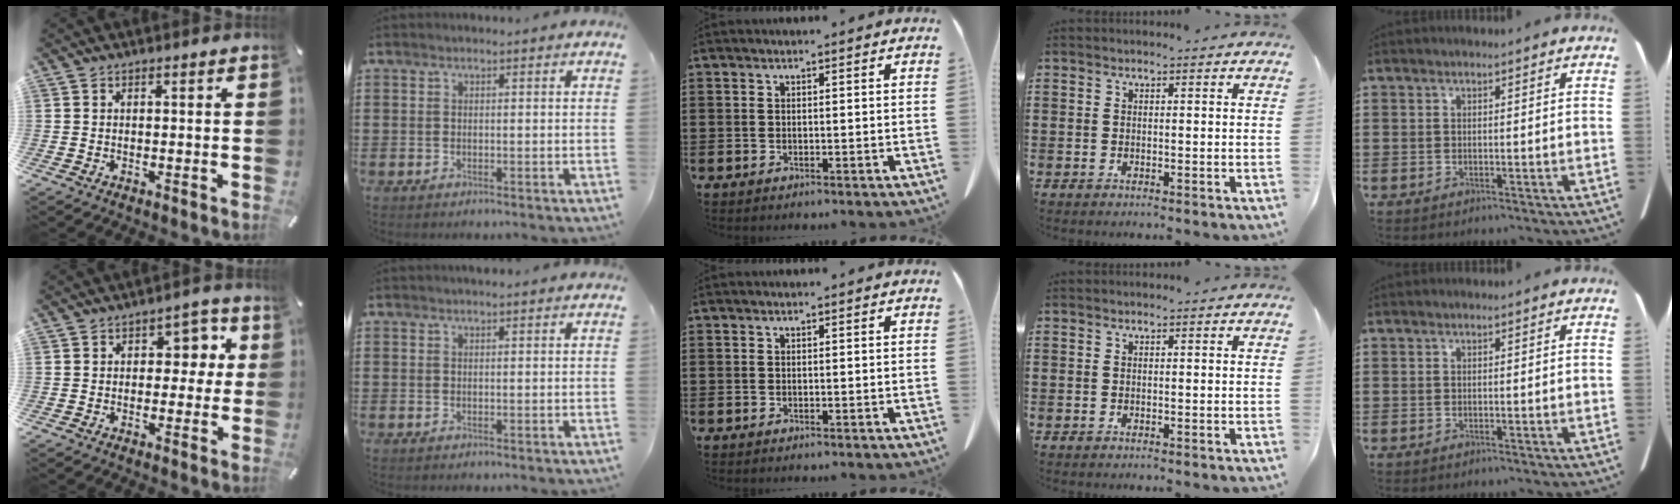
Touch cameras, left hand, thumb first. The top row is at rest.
{"thumb": {"total": 6.6, "force": [1.0, 4.9, 4.3], "torque": [-0.036, -0.002, 0.005]}, "index": {"total": 0.9, "force": [0.8, 0.0, 0.5], "torque": [-0.011, 0.001, 0.015]}}